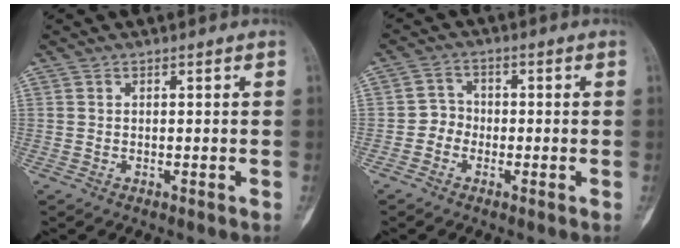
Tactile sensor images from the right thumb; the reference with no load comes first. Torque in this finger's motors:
{"motor_torque": [-0.17, 0.17, 0.06, -0.35, 0.00]}